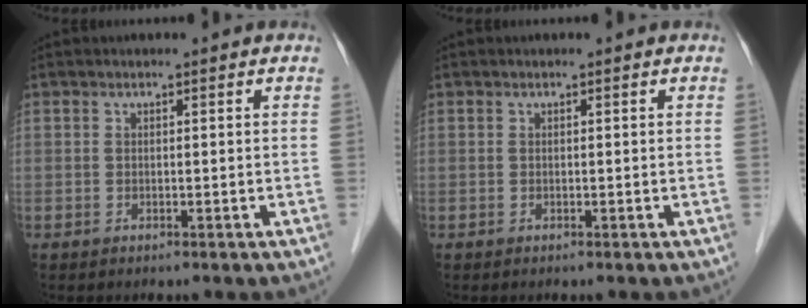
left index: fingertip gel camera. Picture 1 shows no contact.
{"total": 0.0}